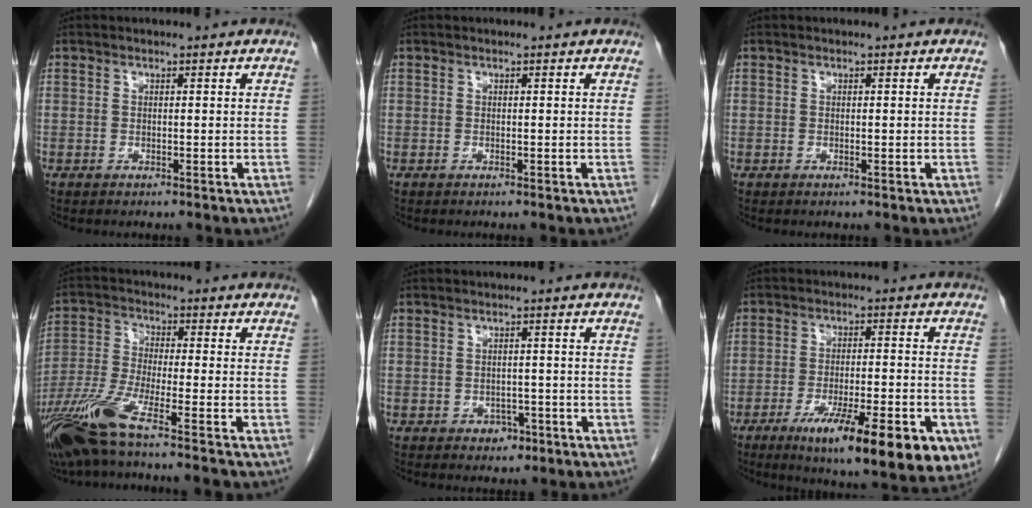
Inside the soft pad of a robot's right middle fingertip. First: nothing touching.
{"total": 0.0}
{"total": 0.0}
{"total": 11.0, "force": [-7.6, -0.6, 7.9], "torque": [-0.167, -0.035, -0.149]}
{"total": 2.2, "force": [-1.2, 1.6, 0.9], "torque": [-0.008, 0.005, -0.010]}
{"total": 17.1, "force": [-8.6, 3.0, 14.4], "torque": [-0.155, -0.023, -0.124]}